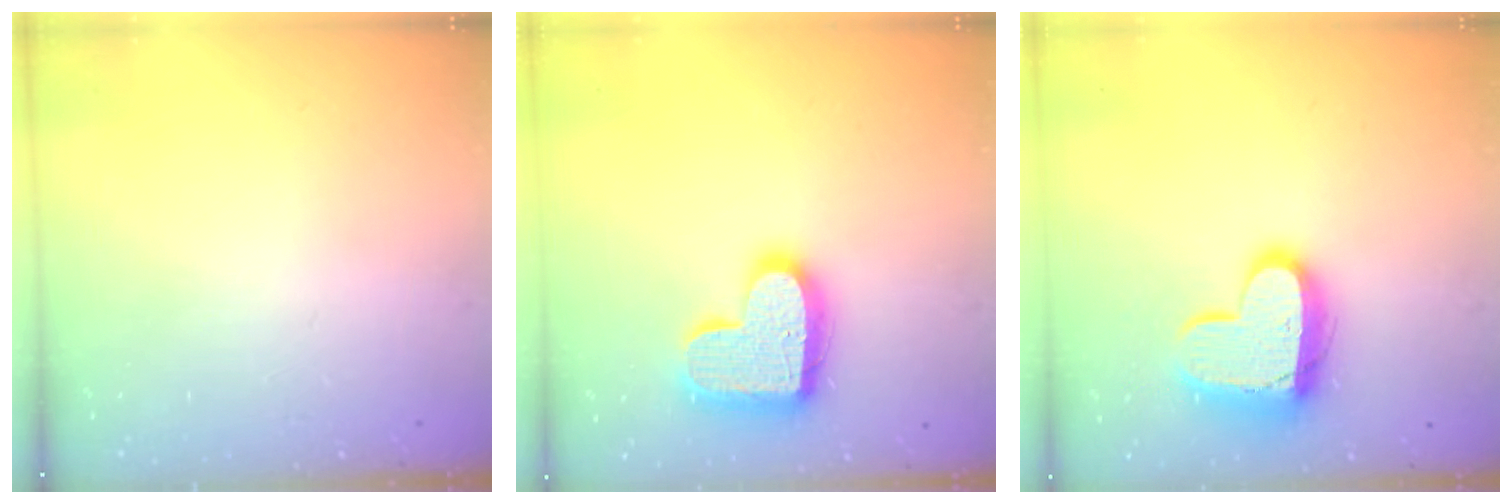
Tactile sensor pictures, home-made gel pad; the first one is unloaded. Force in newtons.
{"total": 17.7, "press": 17.6, "slide": 1.3}
{"total": 15.3, "press": 15.2, "slide": 1.2}